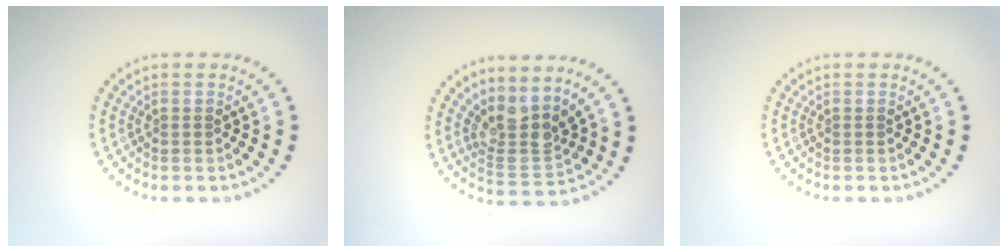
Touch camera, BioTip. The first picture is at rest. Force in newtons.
{"total": 3.7, "press": 2.8, "slide": 2.5}
{"total": 0.0}